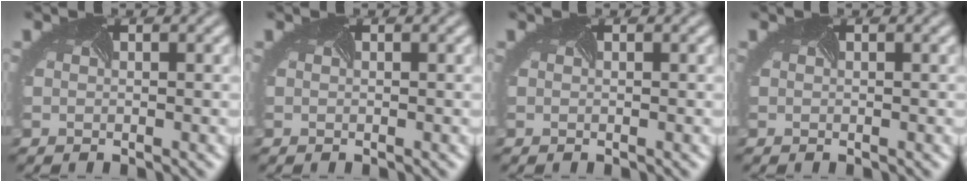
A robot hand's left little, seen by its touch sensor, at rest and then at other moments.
{"total": 0.0}
{"total": 0.0}
{"total": 0.0}